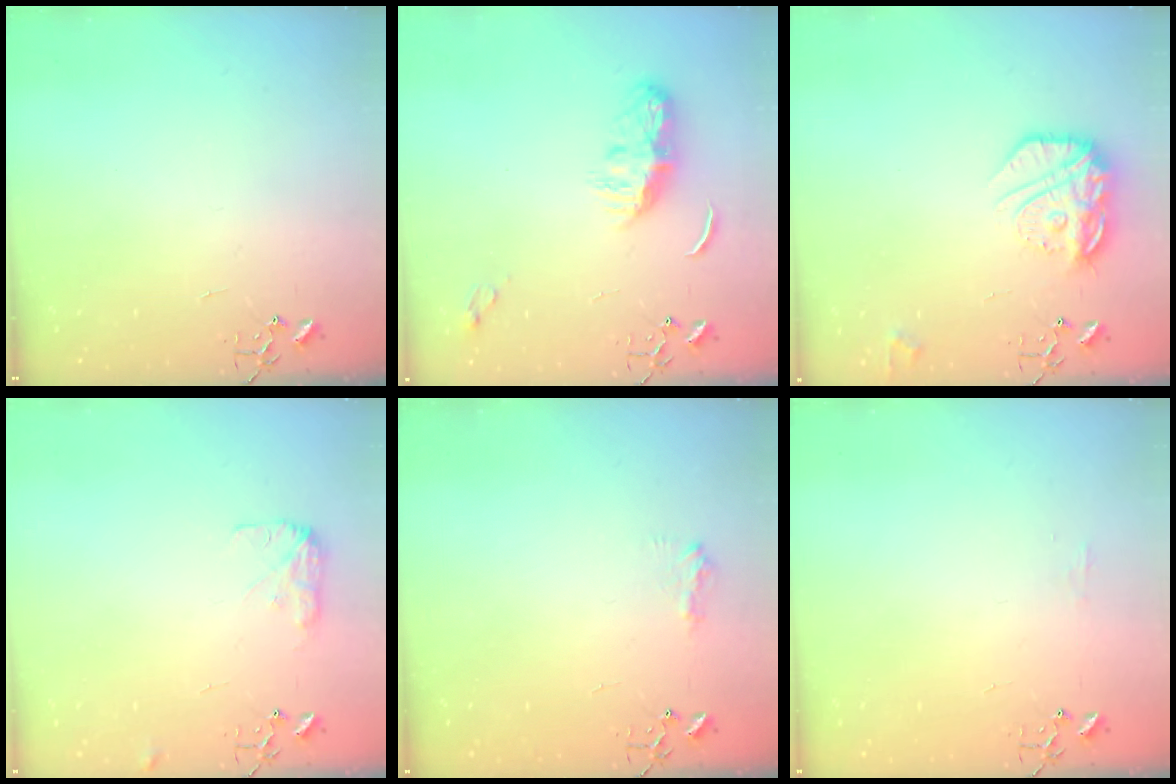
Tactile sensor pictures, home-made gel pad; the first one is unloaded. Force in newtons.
{"total": 8.2, "press": 8.2, "slide": 0.4}
{"total": 17.4, "press": 17.3, "slide": 1.2}
{"total": 8.3, "press": 8.3, "slide": 0.2}
{"total": 7.9, "press": 7.9, "slide": 0.6}
{"total": 4.5, "press": 4.4, "slide": 0.7}